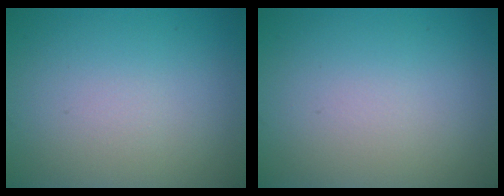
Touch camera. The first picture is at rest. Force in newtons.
{"total": 0.0}